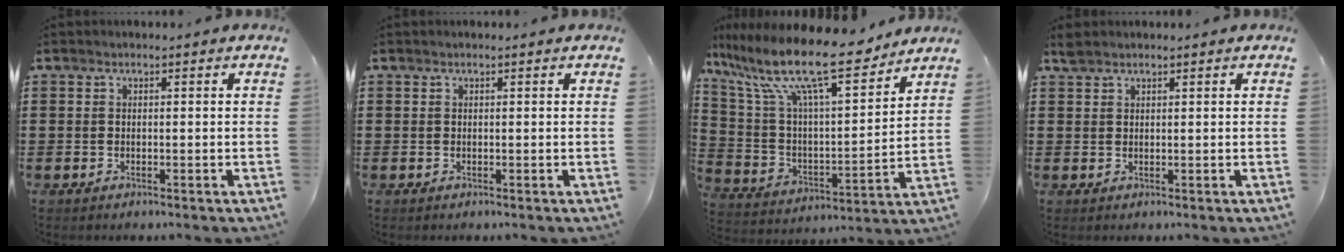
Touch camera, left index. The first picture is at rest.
{"total": 0.0}
{"total": 15.3, "force": [11.8, 2.0, 9.5], "torque": [-0.224, -0.072, 0.197]}
{"total": 1.3, "force": [1.2, 0.4, 0.4], "torque": [-0.011, 0.000, 0.023]}